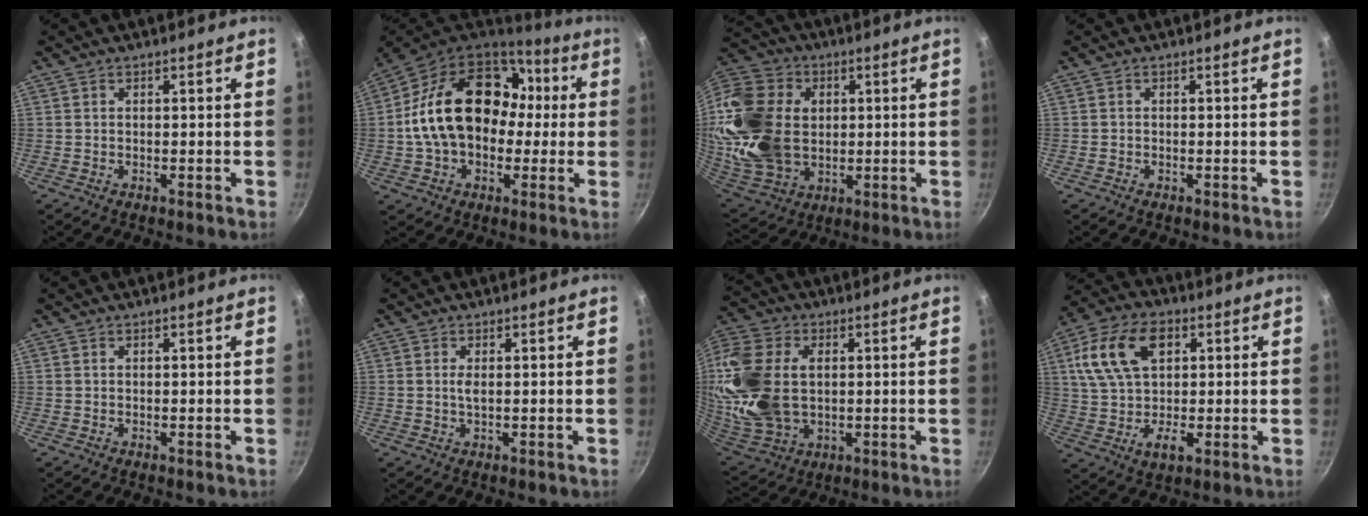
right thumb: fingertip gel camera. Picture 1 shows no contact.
{"total": 24.3, "force": [1.9, 17.2, 17.1], "torque": [-0.280, 0.053, 0.033]}
{"total": 26.0, "force": [2.7, 19.3, 17.2], "torque": [-0.351, 0.004, 0.061]}
{"total": 0.0}
{"total": 0.0}
{"total": 1.5, "force": [0.3, 0.6, 1.4], "torque": [-0.030, -0.001, 0.006]}
{"total": 23.5, "force": [2.5, 16.1, 16.9], "torque": [-0.377, 0.002, 0.055]}
{"total": 15.7, "force": [4.4, 10.3, 11.1], "torque": [-0.186, 0.007, 0.073]}